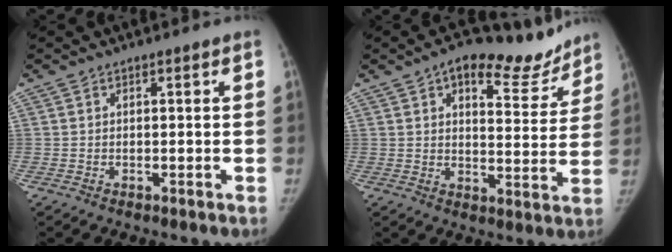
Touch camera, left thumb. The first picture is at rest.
{"total": 13.2, "force": [9.8, 5.8, 6.8], "torque": [-0.046, -0.046, 0.135]}